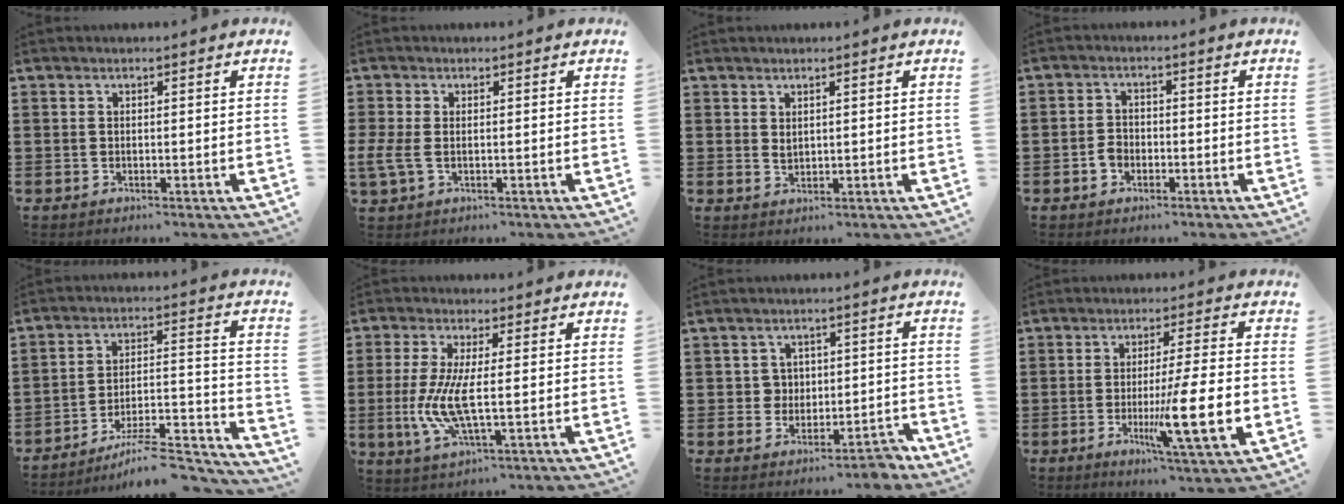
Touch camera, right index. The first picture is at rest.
{"total": 3.5, "force": [-0.6, 2.1, 2.7], "torque": [-0.074, -0.005, -0.015]}
{"total": 1.3, "force": [0.9, 0.7, 0.5], "torque": [-0.012, 0.002, 0.017]}
{"total": 2.4, "force": [-1.1, 1.8, 1.1], "torque": [-0.029, 0.001, -0.026]}
{"total": 8.4, "force": [-7.3, 1.2, 4.0], "torque": [-0.052, 0.010, -0.138]}
{"total": 7.9, "force": [-0.7, 2.0, 7.7], "torque": [-0.171, -0.018, -0.018]}
{"total": 3.0, "force": [-1.3, 2.4, 1.3], "torque": [-0.033, 0.007, -0.030]}
{"total": 11.7, "force": [-2.7, 1.1, 11.4], "torque": [-0.199, -0.019, -0.050]}